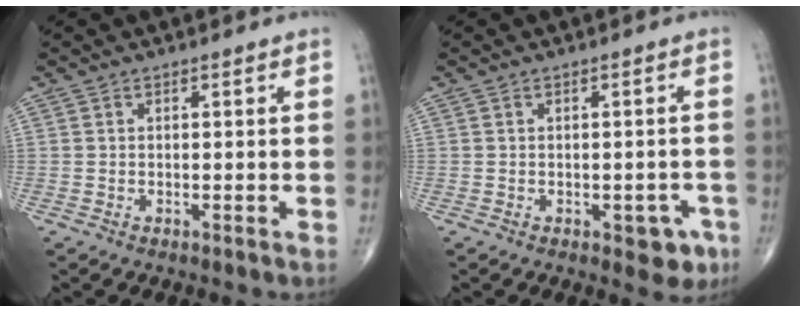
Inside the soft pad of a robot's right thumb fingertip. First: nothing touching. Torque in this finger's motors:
{"motor_torque": [0.80, 0.61, -0.11, -0.06, 0.01]}